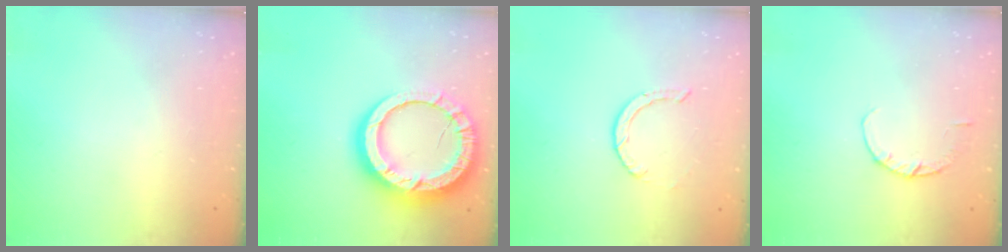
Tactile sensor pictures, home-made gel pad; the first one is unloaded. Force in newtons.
{"total": 19.9, "press": 19.8, "slide": 2.0}
{"total": 0.9, "press": 0.9, "slide": 0.1}
{"total": 2.9, "press": 2.8, "slide": 0.4}